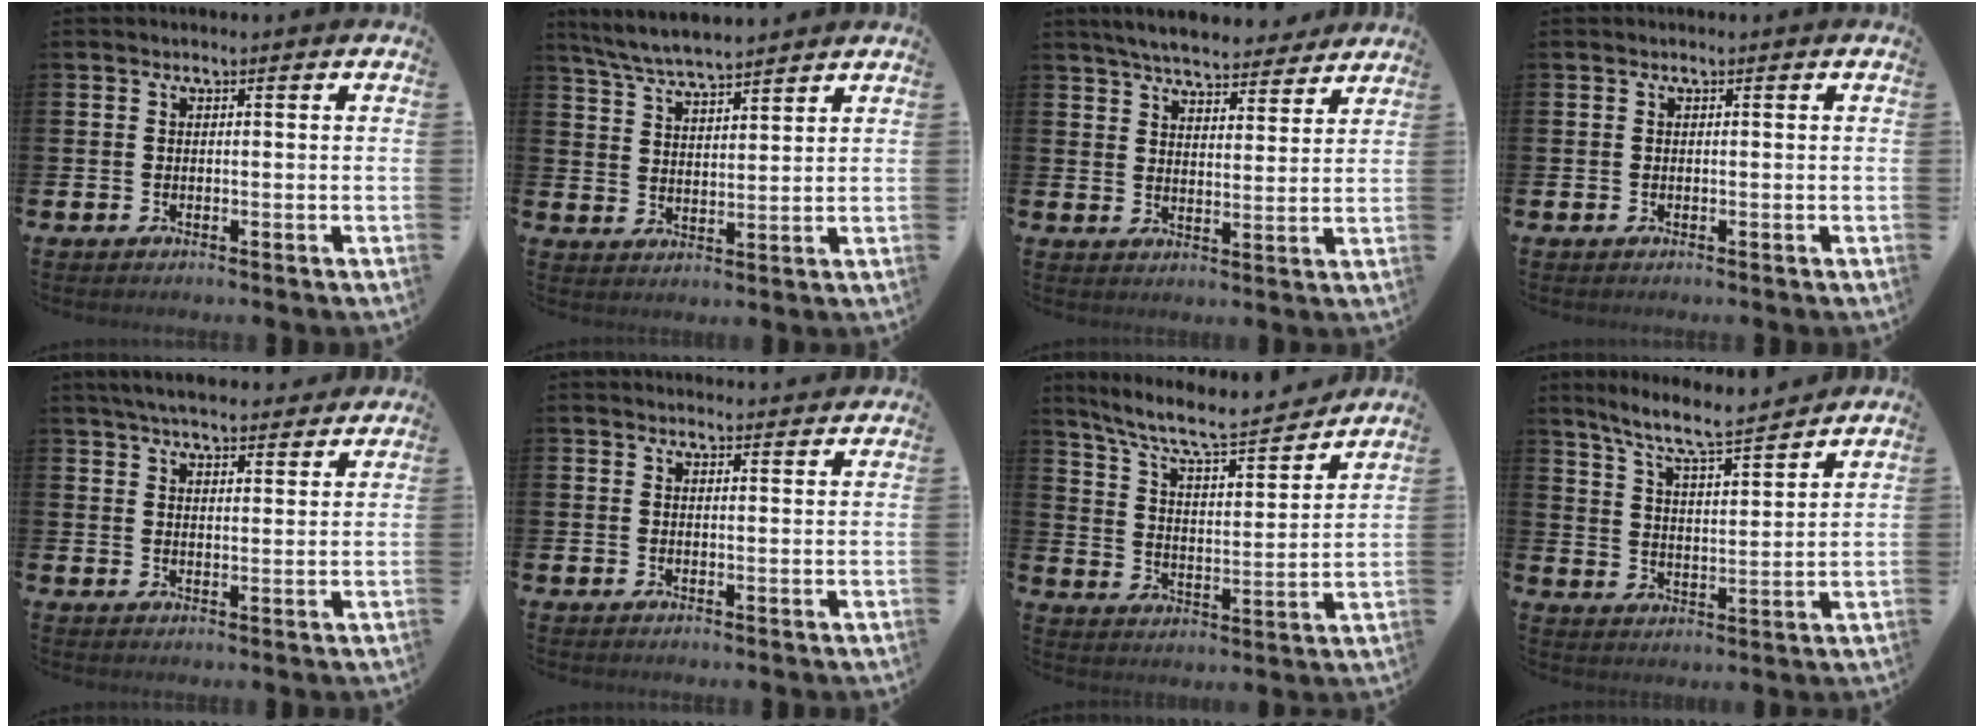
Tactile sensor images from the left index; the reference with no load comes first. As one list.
[{"total": 6.1, "force": [5.9, 0.5, 1.5], "torque": [-0.054, -0.024, 0.107]}, {"total": 6.0, "force": [5.8, 1.1, 1.4], "torque": [-0.037, -0.032, 0.100]}, {"total": 0.0}, {"total": 5.2, "force": [5.0, 0.8, 1.2], "torque": [-0.027, -0.022, 0.089]}, {"total": 2.0, "force": [1.9, 0.3, -0.1], "torque": [0.008, -0.012, 0.033]}, {"total": 8.9, "force": [7.9, 1.5, 3.7], "torque": [-0.098, -0.053, 0.132]}, {"total": 8.1, "force": [7.5, 0.3, 3.1], "torque": [-0.088, -0.048, 0.131]}]